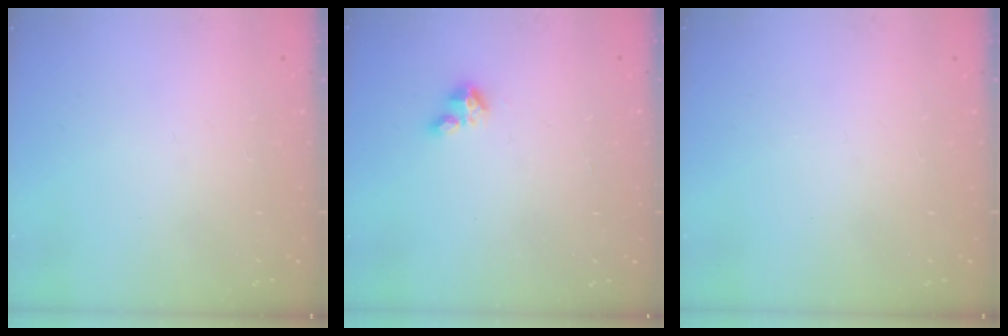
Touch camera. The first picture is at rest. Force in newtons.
{"total": 2.8, "press": 2.8, "slide": 0.2}
{"total": 0.0}